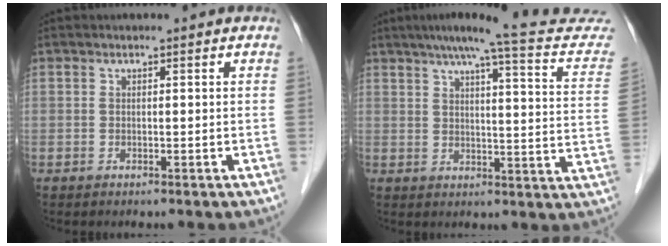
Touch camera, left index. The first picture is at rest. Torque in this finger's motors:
{"motor_torque": [0.03, -0.98, 0.20, 0.07]}